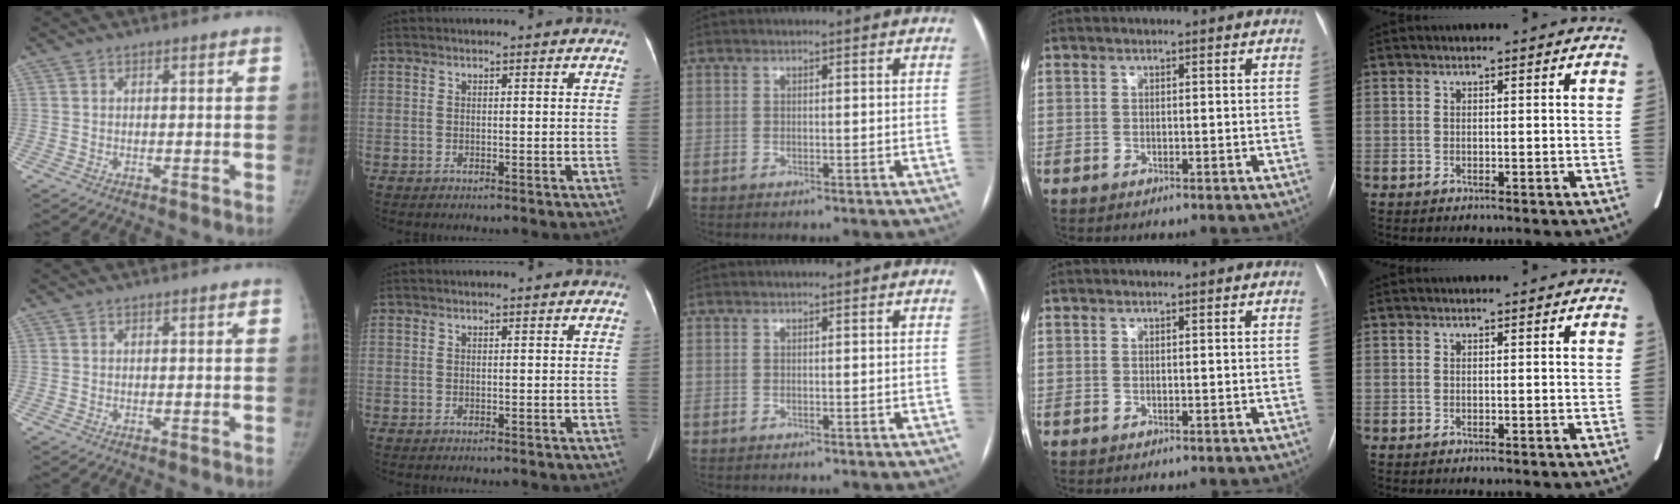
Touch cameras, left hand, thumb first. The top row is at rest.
{}